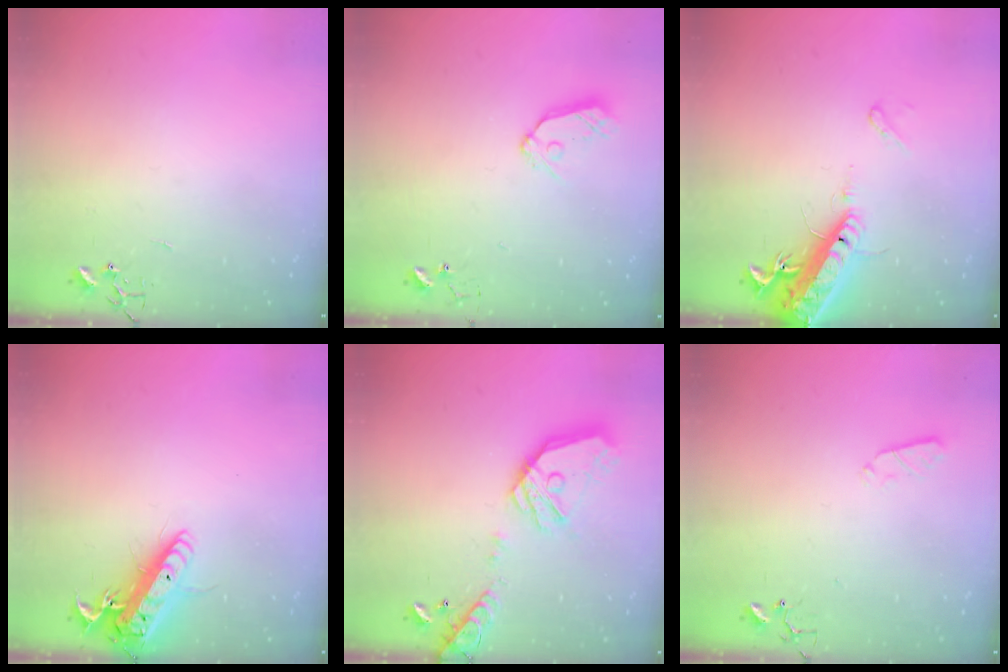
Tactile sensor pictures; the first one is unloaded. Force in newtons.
{"total": 8.4, "press": 8.4, "slide": 0.7}
{"total": 16.9, "press": 16.5, "slide": 3.9}
{"total": 16.4, "press": 16.1, "slide": 3.0}
{"total": 19.0, "press": 18.9, "slide": 2.0}
{"total": 2.9, "press": 2.8, "slide": 0.5}